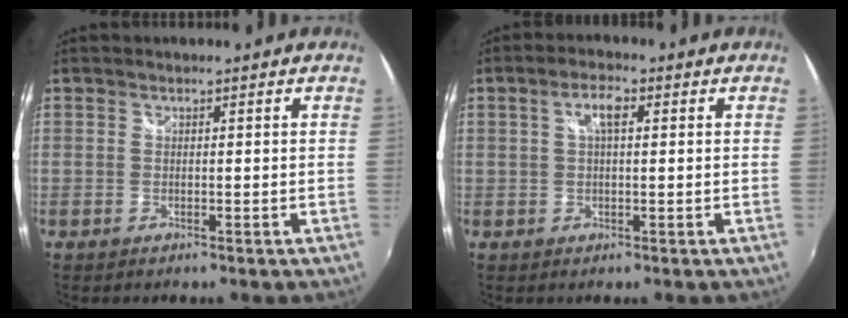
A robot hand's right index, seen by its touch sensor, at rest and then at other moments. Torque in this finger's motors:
{"motor_torque": [0.73, 0.15, 0.27, 0.07]}